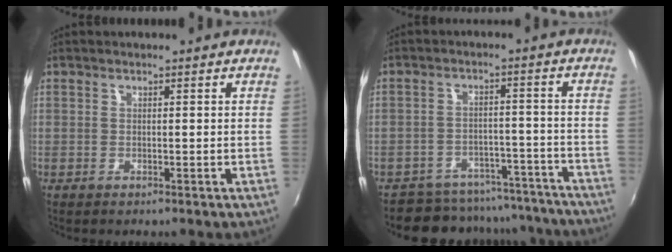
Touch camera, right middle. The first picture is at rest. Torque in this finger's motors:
{"motor_torque": [0.77, -1.37, 0.08, 0.05]}